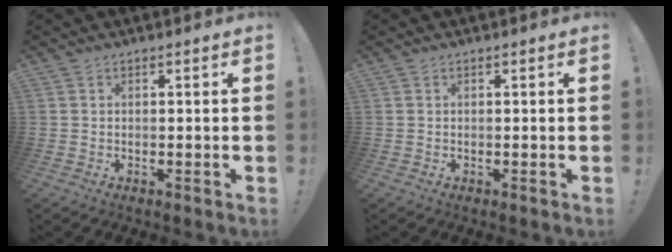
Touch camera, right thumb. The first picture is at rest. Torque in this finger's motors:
{"motor_torque": [0.00, 0.00, 0.00, 0.00, 0.00]}